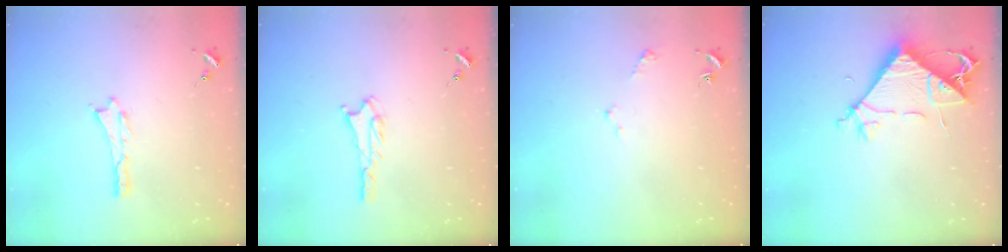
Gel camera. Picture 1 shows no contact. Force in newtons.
{"total": 1.8, "press": 1.8, "slide": 0.2}
{"total": 1.6, "press": 1.6, "slide": 0.2}
{"total": 7.6, "press": 7.5, "slide": 1.2}